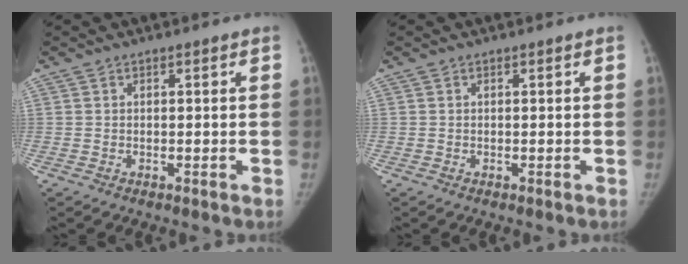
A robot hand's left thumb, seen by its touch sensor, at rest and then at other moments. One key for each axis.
{"total": 0.0}